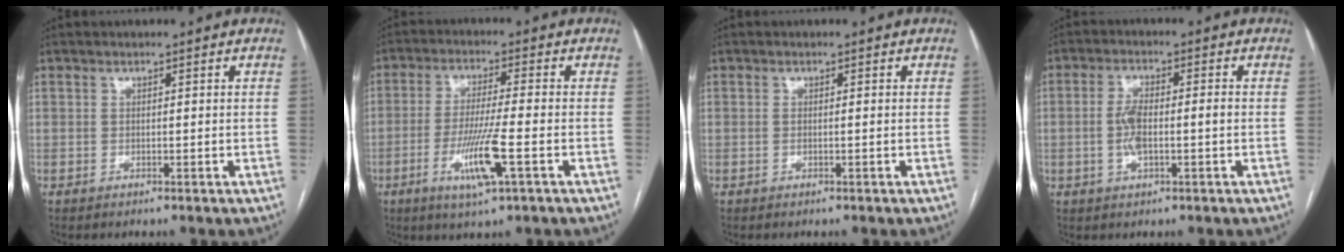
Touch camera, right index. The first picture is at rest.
{"total": 8.8, "force": [-3.2, -0.1, 8.2], "torque": [-0.160, -0.015, -0.058]}
{"total": 0.7, "force": [-0.1, 0.0, 0.7], "torque": [-0.018, -0.001, 0.001]}
{"total": 5.4, "force": [-0.8, 1.6, 5.1], "torque": [-0.111, 0.009, -0.013]}